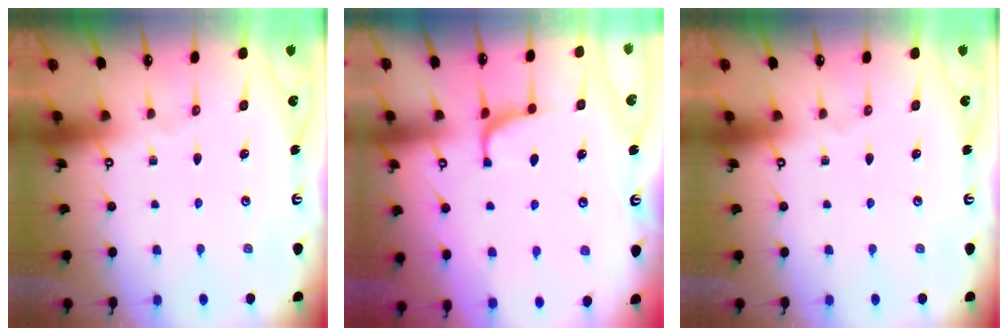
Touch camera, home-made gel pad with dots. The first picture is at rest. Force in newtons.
{"total": 3.5, "press": 3.5, "slide": 0.4}
{"total": 0.0}